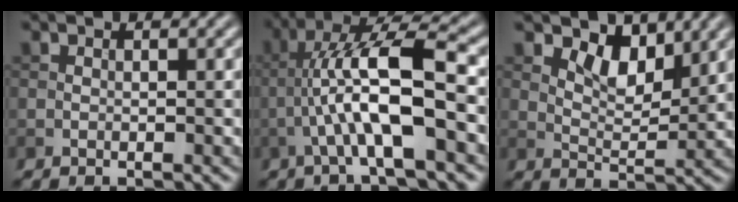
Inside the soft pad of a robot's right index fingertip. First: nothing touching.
{"total": 8.0, "force": [-1.6, 1.4, 7.6], "torque": [-0.133, 0.023, -0.031]}
{"total": 4.0, "force": [2.6, 1.9, 2.3], "torque": [-0.047, -0.009, 0.042]}